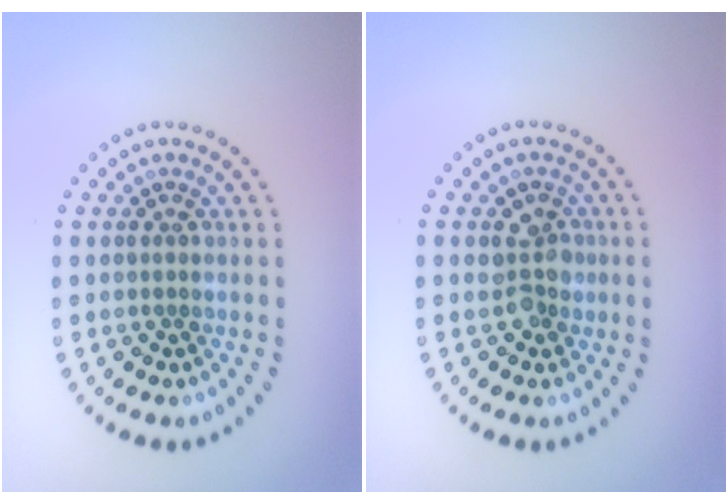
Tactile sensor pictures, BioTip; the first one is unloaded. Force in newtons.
{"total": 2.6, "press": 2.4, "slide": 1.0}